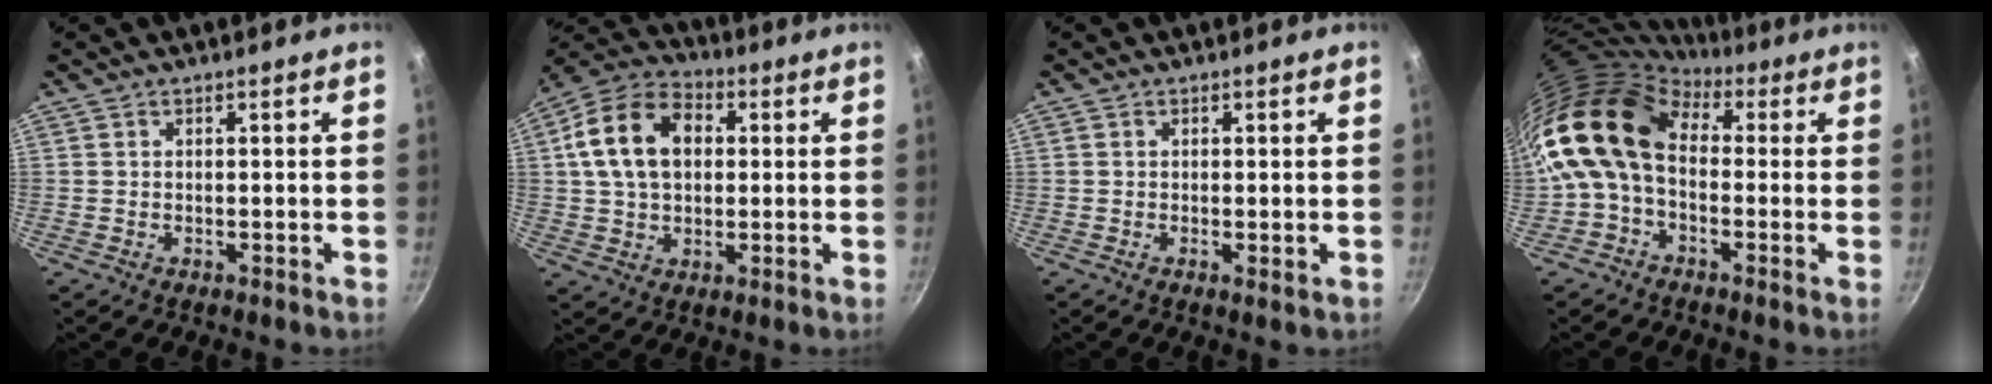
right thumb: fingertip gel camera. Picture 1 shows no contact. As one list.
[{"total": 14.8, "force": [2.7, 10.5, 10.1], "torque": [-0.158, 0.021, 0.033]}, {"total": 0.7, "force": [0.0, 0.2, 0.7], "torque": [-0.012, -0.004, -0.001]}, {"total": 14.4, "force": [0.7, 10.1, 10.3], "torque": [-0.186, 0.027, -0.010]}]